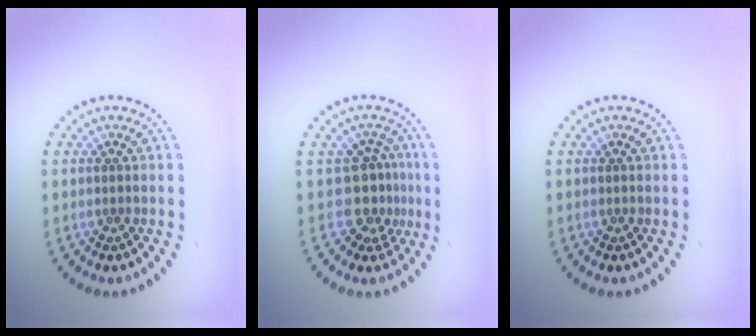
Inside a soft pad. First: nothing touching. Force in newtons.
{"total": 3.1, "press": 2.2, "slide": 2.2}
{"total": 0.0}